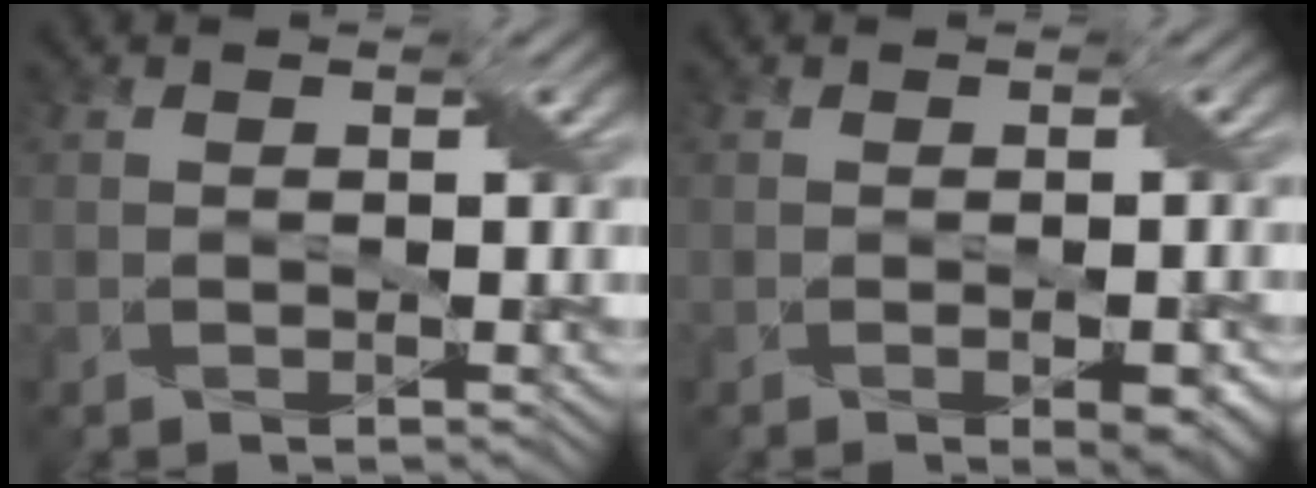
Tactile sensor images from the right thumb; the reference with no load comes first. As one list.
[{"total": 2.6, "force": [-1.0, 1.0, 2.2], "torque": [-0.035, -0.006, -0.007]}]